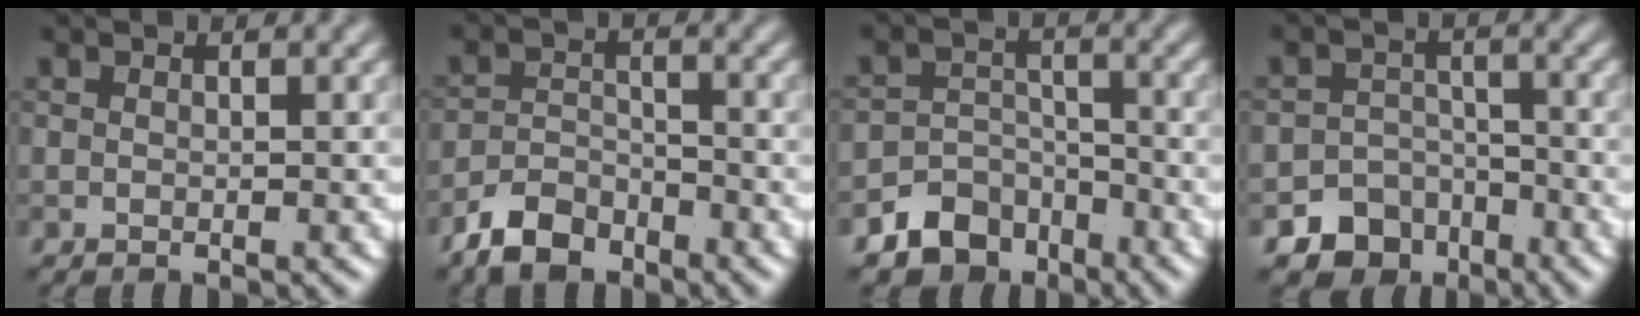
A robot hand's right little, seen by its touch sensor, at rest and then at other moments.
{"total": 4.1, "force": [-3.2, 2.0, 1.5], "torque": [-0.026, 0.000, -0.068]}
{"total": 5.0, "force": [-3.5, 3.3, 1.1], "torque": [-0.003, -0.004, -0.061]}
{"total": 5.7, "force": [-4.0, 4.0, 0.9], "torque": [0.013, -0.005, -0.057]}